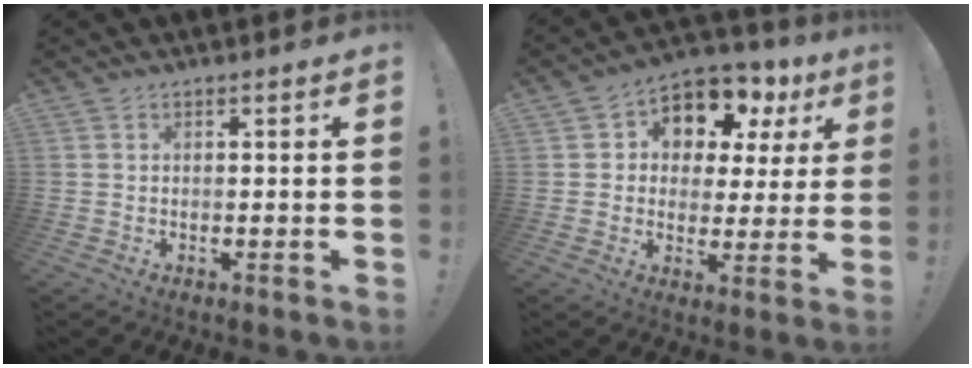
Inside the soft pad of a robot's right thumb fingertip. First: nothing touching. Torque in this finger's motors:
{"motor_torque": [0.45, 0.45, 0.25, 0.35, 0.08]}